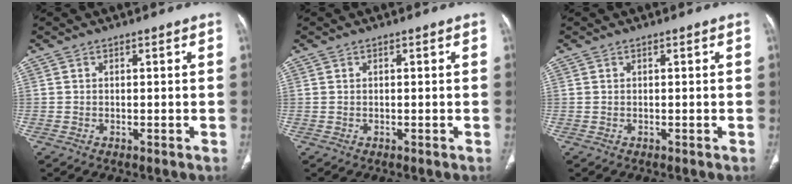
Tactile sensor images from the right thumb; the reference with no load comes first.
{"total": 0.0}
{"total": 0.0}